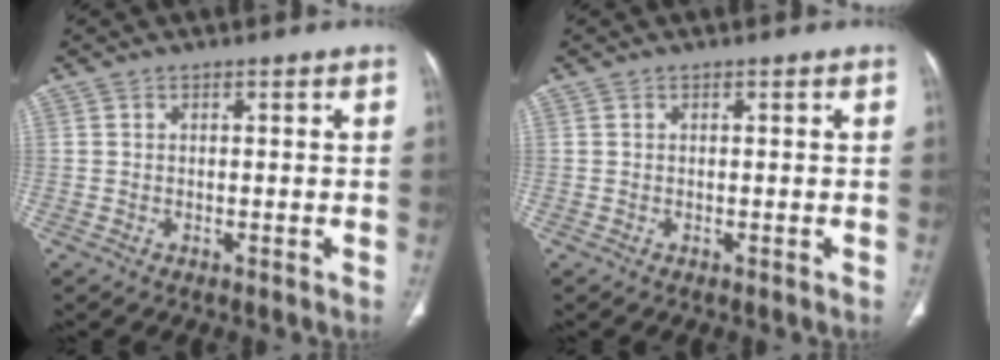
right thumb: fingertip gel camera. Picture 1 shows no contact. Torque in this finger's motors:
{"motor_torque": [-0.01, 0.01, -0.01, 0.01, 0.01]}